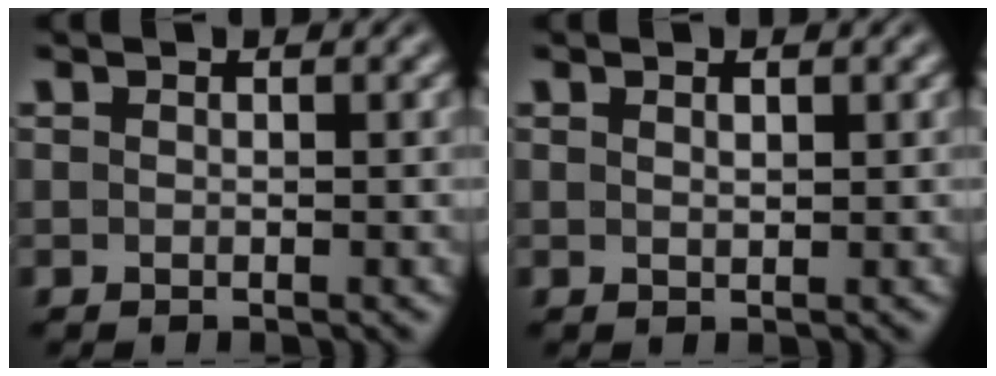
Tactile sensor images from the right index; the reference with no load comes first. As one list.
[{"total": 0.9, "force": [0.4, -0.7, 0.4], "torque": [-0.003, -0.006, 0.014]}]